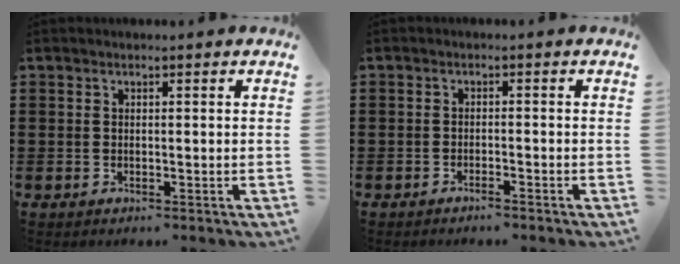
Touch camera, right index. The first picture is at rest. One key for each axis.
{"total": 1.3, "fx": -1.3, "fy": -0.2, "fz": 0.2, "tx": -0.005, "ty": 0.000, "tz": -0.025}